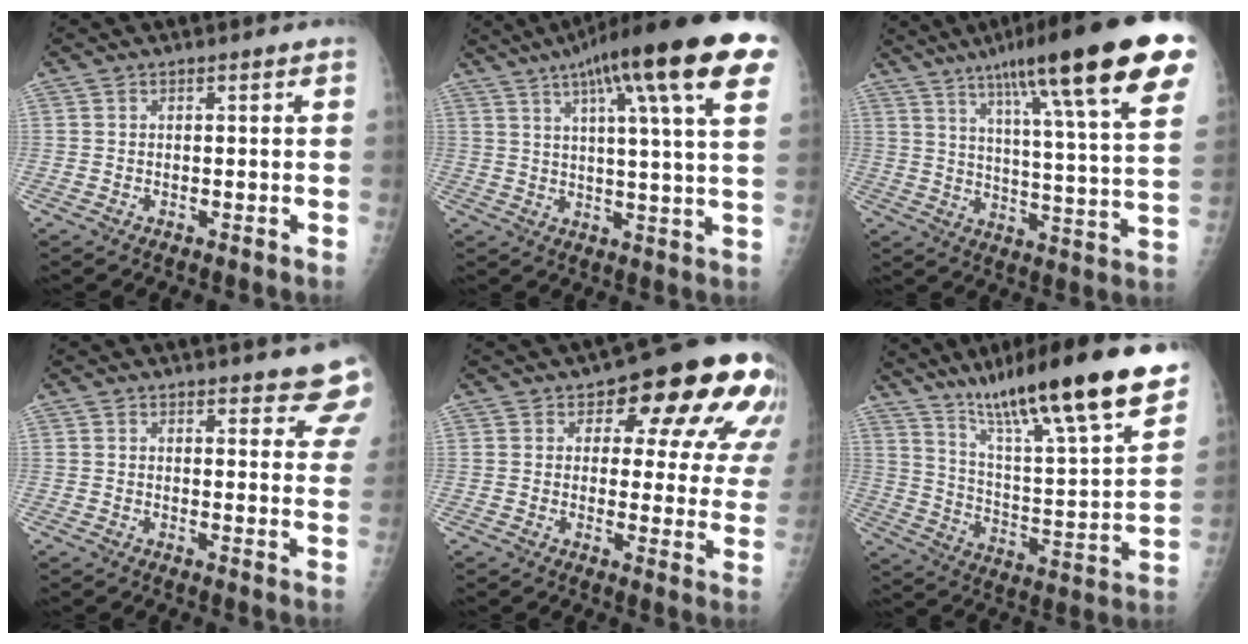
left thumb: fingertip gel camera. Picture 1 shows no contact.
{"total": 22.2, "force": [11.2, 3.3, 18.9], "torque": [-0.280, -0.001, 0.148]}
{"total": 27.5, "force": [16.3, 3.6, 21.8], "torque": [-0.315, -0.032, 0.234]}
{"total": 9.5, "force": [8.3, 2.5, 3.9], "torque": [-0.002, -0.035, 0.079]}
{"total": 17.8, "force": [8.3, 8.8, 13.1], "torque": [-0.110, -0.021, 0.095]}
{"total": 25.5, "force": [18.2, 3.2, 17.6], "torque": [-0.265, -0.062, 0.297]}